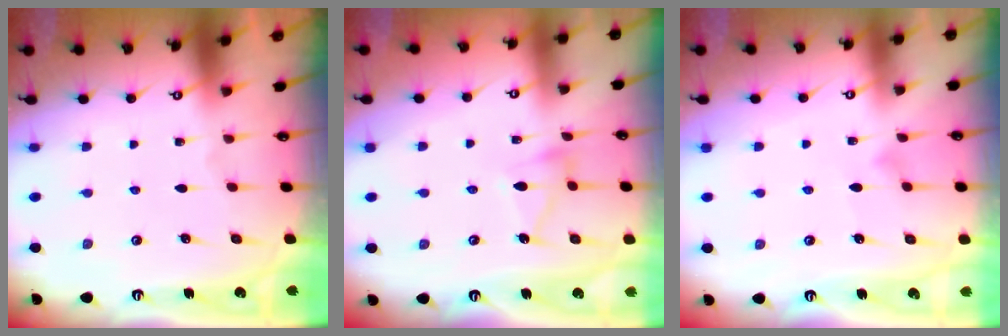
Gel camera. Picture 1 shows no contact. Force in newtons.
{"total": 6.7, "press": 6.6, "slide": 0.5}
{"total": 4.9, "press": 4.9, "slide": 0.4}